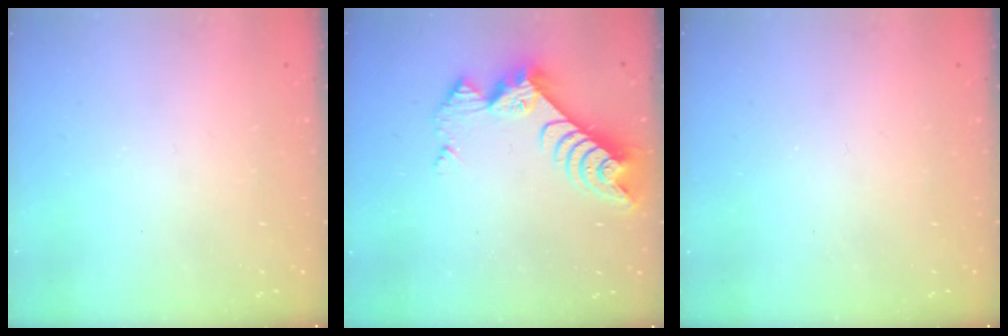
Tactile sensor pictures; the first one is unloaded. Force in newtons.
{"total": 9.1, "press": 9.1, "slide": 0.8}
{"total": 0.0}